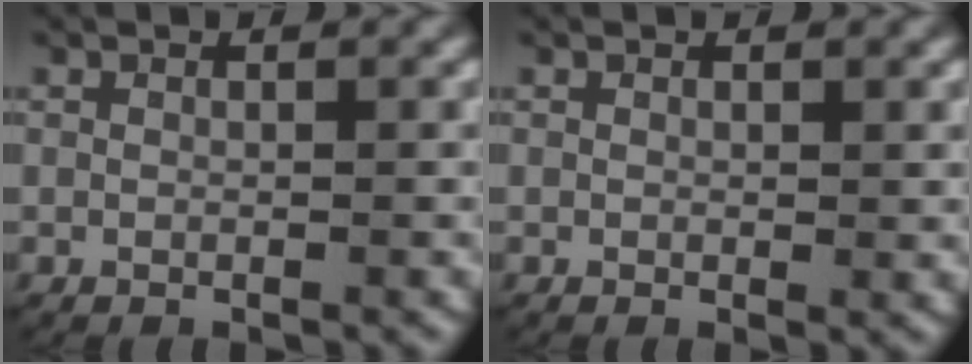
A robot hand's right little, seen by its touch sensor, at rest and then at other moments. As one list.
[{"total": 0.5, "force": [0.2, 0.3, 0.4], "torque": [-0.002, -0.006, 0.005]}]